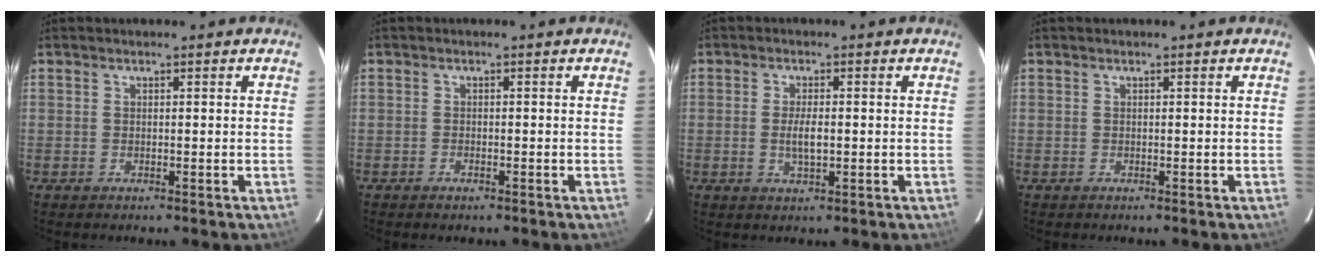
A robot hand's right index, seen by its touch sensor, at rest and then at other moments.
{"total": 1.1, "force": [-0.8, 0.6, 0.6], "torque": [-0.010, -0.001, -0.015]}
{"total": 3.7, "force": [-0.4, 1.3, 3.4], "torque": [-0.064, -0.003, -0.007]}
{"total": 0.0}